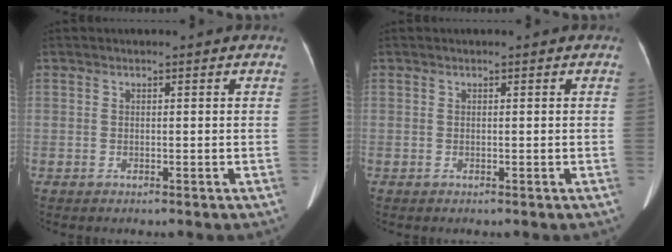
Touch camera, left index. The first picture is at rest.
{"total": 0.0}